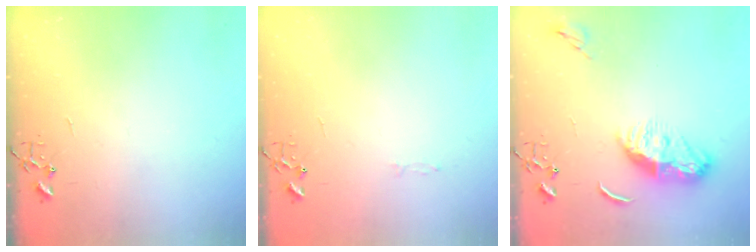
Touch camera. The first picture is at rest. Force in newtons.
{"total": 2.6, "press": 2.6, "slide": 0.3}
{"total": 12.0, "press": 11.9, "slide": 0.3}